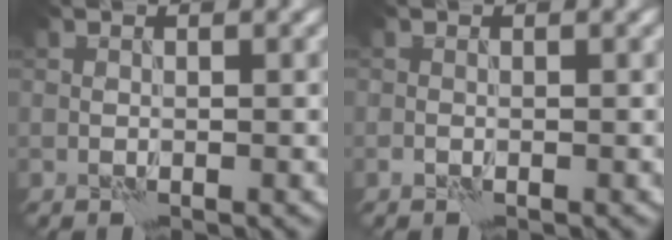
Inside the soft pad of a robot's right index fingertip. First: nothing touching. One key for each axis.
{"total": 0.0}